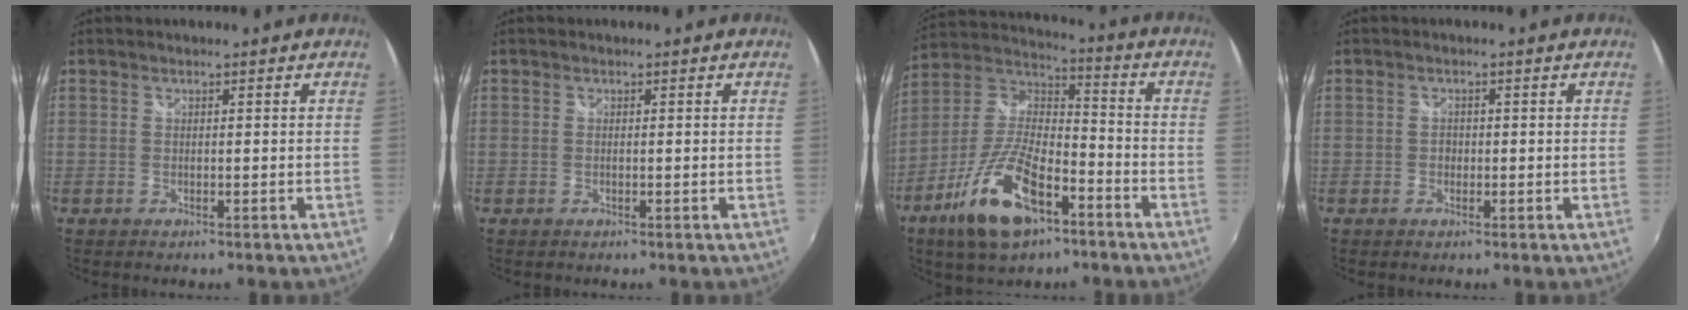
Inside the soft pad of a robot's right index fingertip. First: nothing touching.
{"total": 0.0}
{"total": 18.2, "force": [-9.3, 7.8, 13.6], "torque": [-0.285, -0.020, -0.170]}
{"total": 1.2, "force": [-0.3, 1.1, 0.3], "torque": [-0.003, 0.000, -0.005]}